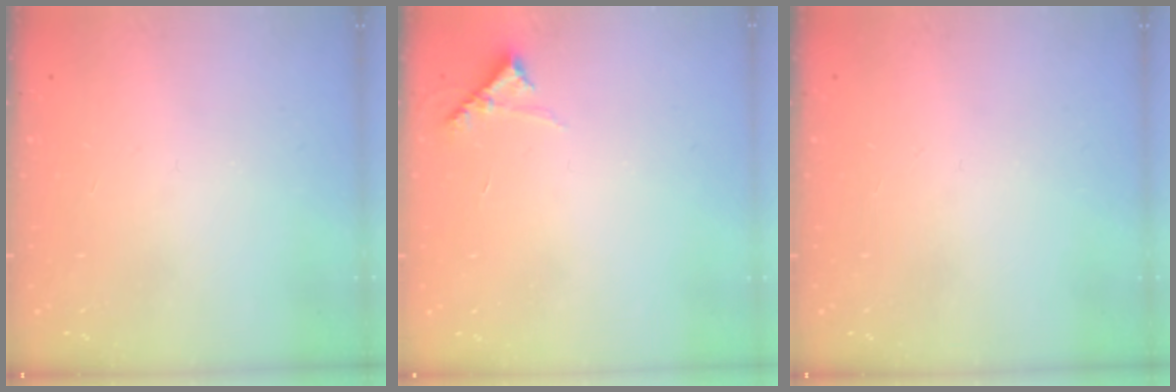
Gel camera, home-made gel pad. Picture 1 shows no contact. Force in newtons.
{"total": 5.4, "press": 5.4, "slide": 0.4}
{"total": 0.0}